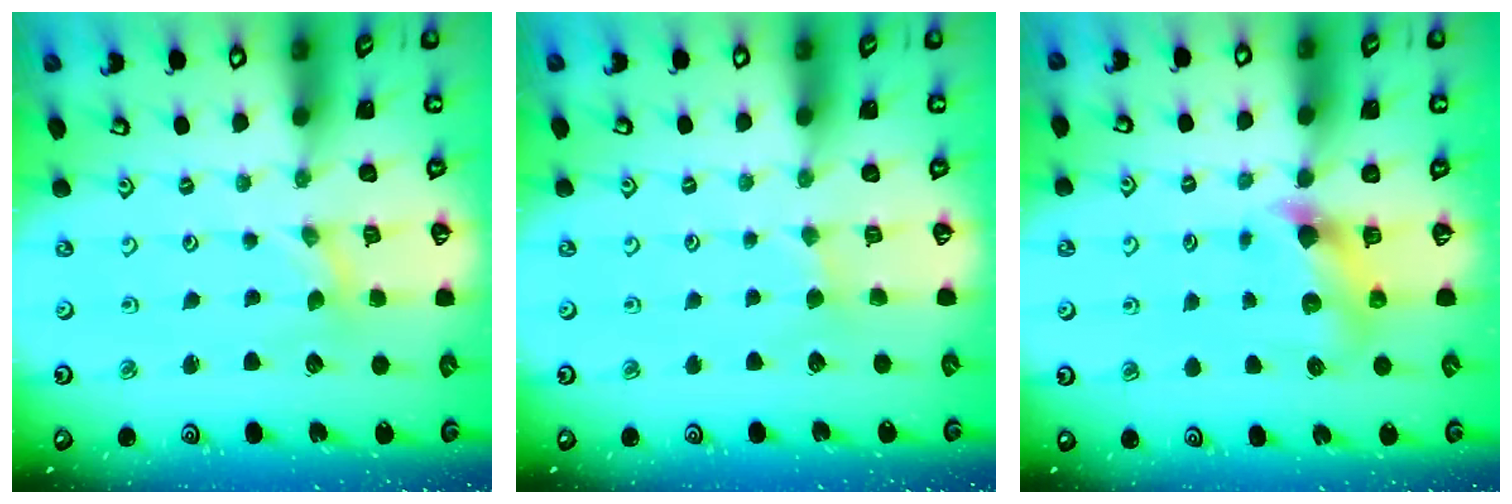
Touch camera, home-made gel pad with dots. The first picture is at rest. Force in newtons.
{"total": 1.1, "press": 1.1, "slide": 0.3}
{"total": 7.2, "press": 7.2, "slide": 0.6}